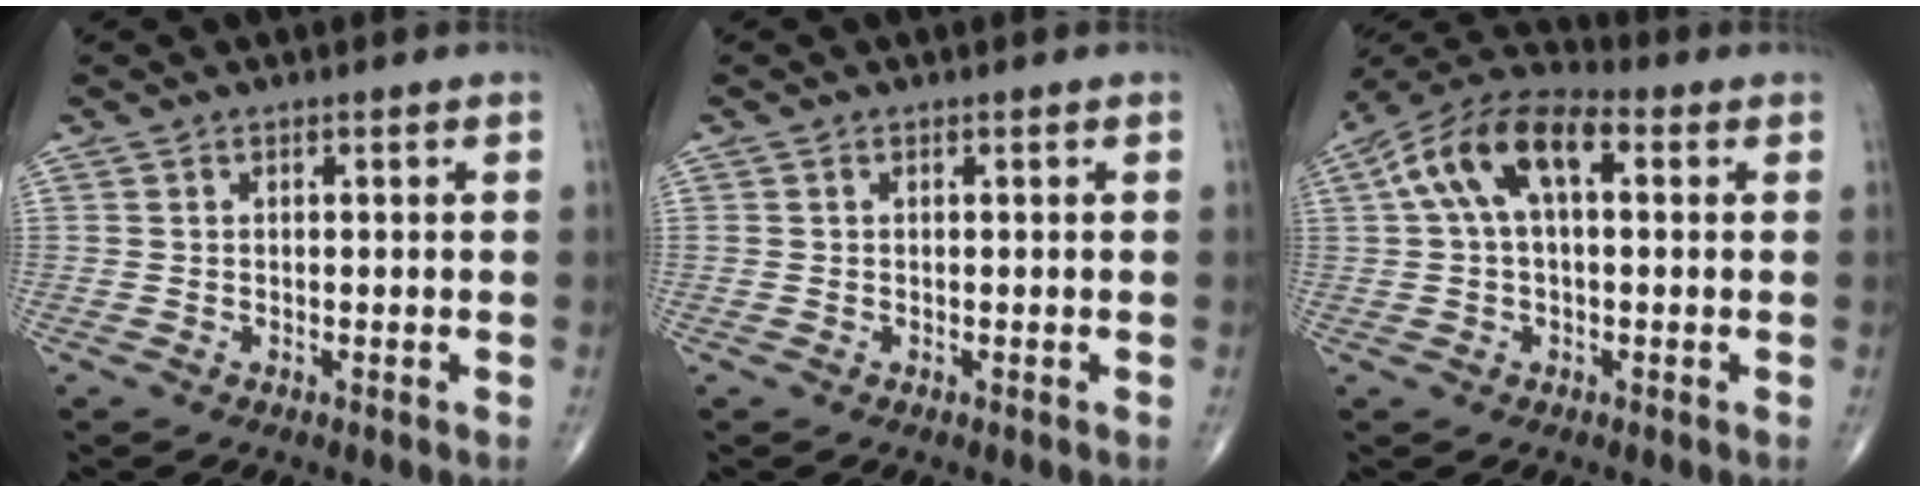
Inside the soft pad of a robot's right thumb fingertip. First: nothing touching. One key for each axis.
{"total": 0.0}
{"total": 13.3, "fx": 3.2, "fy": 6.8, "fz": 11.0, "tx": -0.208, "ty": 0.041, "tz": 0.049}